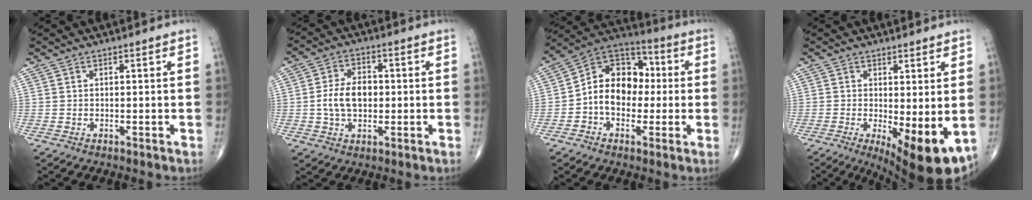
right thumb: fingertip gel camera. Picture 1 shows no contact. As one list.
[{"total": 8.0, "force": [-0.3, 5.3, 6.0], "torque": [-0.103, 0.012, -0.007]}, {"total": 13.7, "force": [-0.7, 10.2, 9.2], "torque": [-0.112, 0.039, -0.026]}, {"total": 11.1, "force": [-2.5, 3.6, 10.2], "torque": [-0.144, -0.025, -0.026]}]